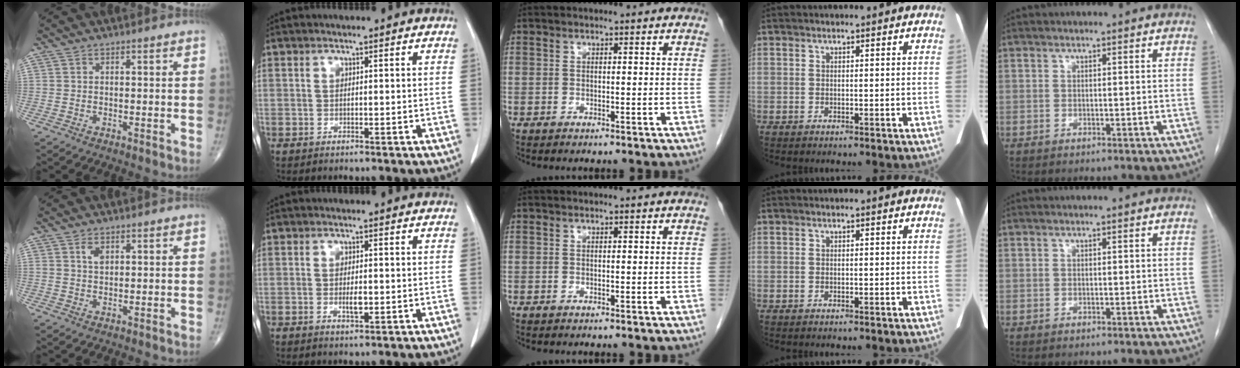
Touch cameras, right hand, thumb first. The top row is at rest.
{"thumb": {"total": 2.3, "force": [1.0, 1.4, 1.5], "torque": [-0.021, -0.002, 0.019]}, "index": {"total": 2.2, "force": [-0.4, 0.7, 2.1], "torque": [-0.040, -0.002, -0.005]}}